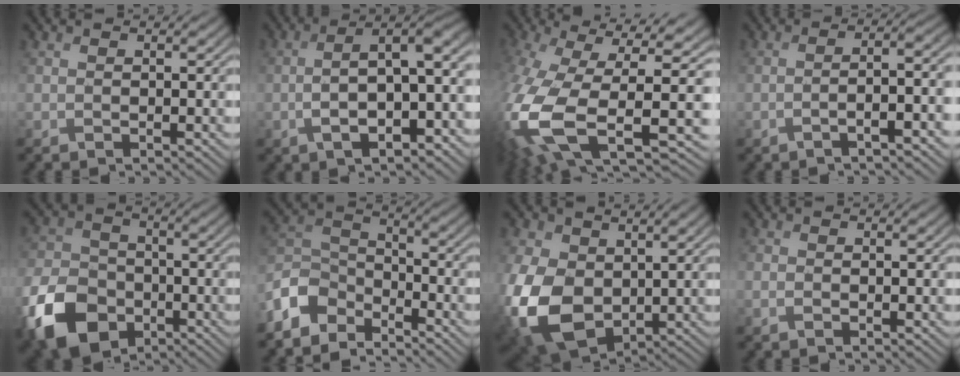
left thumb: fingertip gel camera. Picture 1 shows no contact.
{"total": 10.7, "force": [-1.7, 4.6, 9.5], "torque": [-0.169, 0.005, -0.027]}
{"total": 17.9, "force": [-5.1, 8.3, 15.0], "torque": [-0.379, -0.044, -0.089]}
{"total": 6.0, "force": [-2.1, 1.2, 5.4], "torque": [-0.077, 0.007, -0.047]}
{"total": 12.6, "force": [-5.9, 8.8, 6.8], "torque": [-0.173, -0.027, -0.125]}
{"total": 7.6, "force": [-6.0, 3.7, 2.7], "torque": [-0.069, -0.003, -0.147]}
{"total": 13.7, "force": [-0.7, 9.7, 9.7], "torque": [-0.276, -0.026, -0.015]}
{"total": 0.7, "force": [-0.2, 0.3, 0.6], "torque": [-0.018, -0.002, -0.004]}